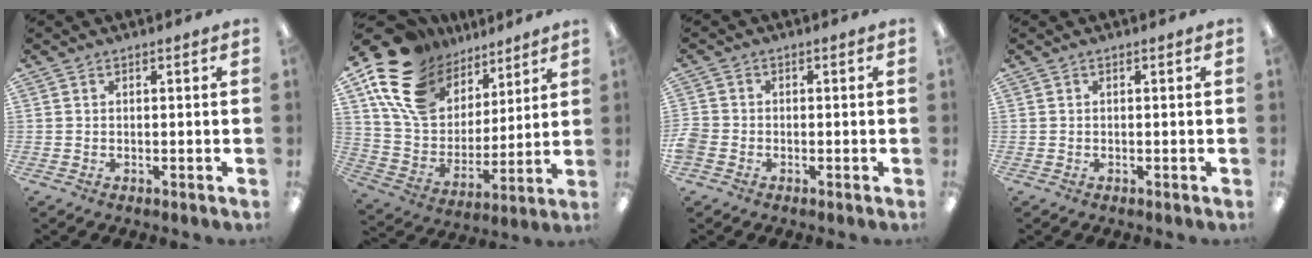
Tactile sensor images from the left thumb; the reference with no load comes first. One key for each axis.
{"total": 20.1, "fx": 12.4, "fy": 12.7, "fz": 9.4, "tx": -0.189, "ty": -0.059, "tz": 0.235}
{"total": 2.7, "fx": -1.2, "fy": 2.1, "fz": 1.1, "tx": -0.015, "ty": 0.007, "tz": -0.021}
{"total": 0.0}